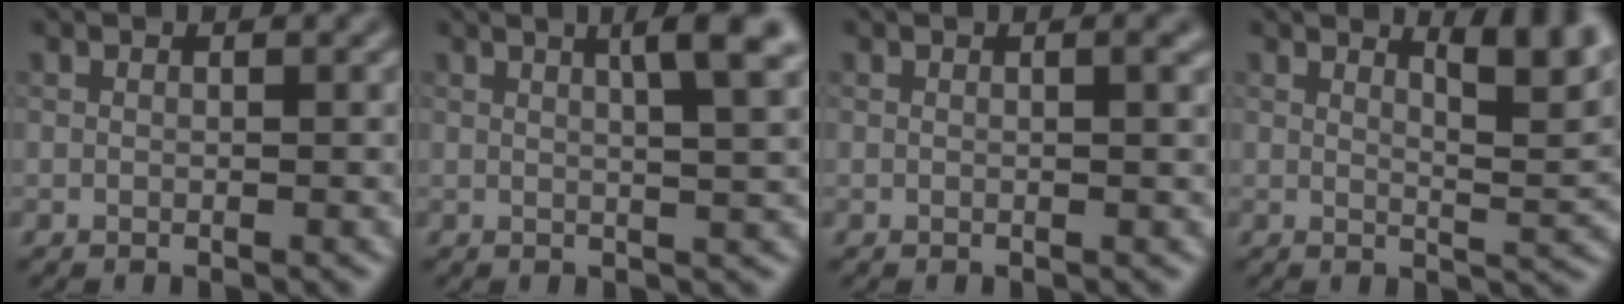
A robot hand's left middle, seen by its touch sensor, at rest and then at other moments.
{"total": 5.3, "force": [2.1, 1.2, 4.8], "torque": [-0.047, 0.014, 0.023]}
{"total": 1.2, "force": [0.3, 0.3, 1.2], "torque": [-0.012, 0.004, 0.001]}
{"total": 5.2, "force": [3.2, 1.3, 3.9], "torque": [-0.047, -0.001, 0.048]}